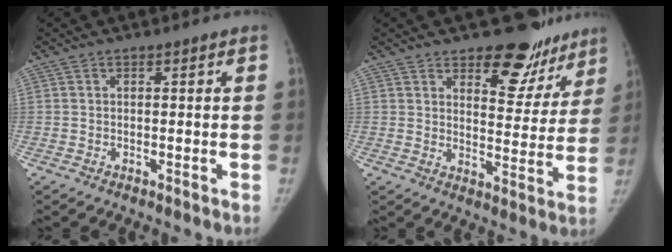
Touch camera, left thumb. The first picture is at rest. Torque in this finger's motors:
{"motor_torque": [0.24, -0.51, 0.72, -0.87, 0.14]}